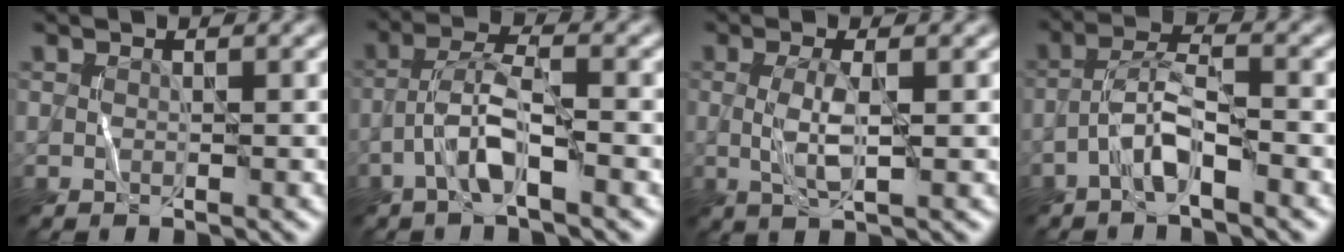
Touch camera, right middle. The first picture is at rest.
{"total": 4.0, "force": [-2.1, 0.7, 3.4], "torque": [-0.067, 0.018, -0.047]}
{"total": 2.7, "force": [0.0, 0.6, 2.6], "torque": [-0.059, 0.004, 0.002]}
{"total": 3.5, "force": [-2.2, 0.7, 2.6], "torque": [-0.053, 0.021, -0.050]}